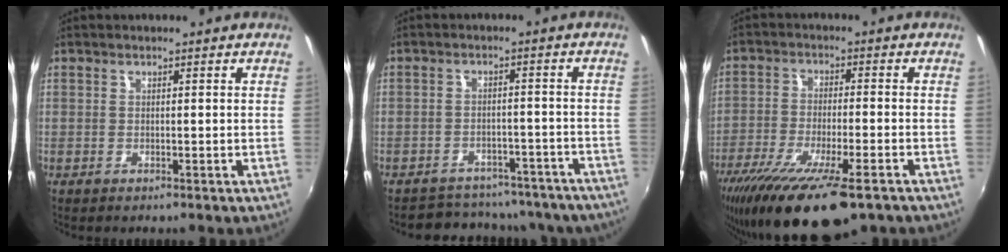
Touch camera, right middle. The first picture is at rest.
{"total": 19.9, "force": [-17.3, 7.7, 5.9], "torque": [-0.119, 0.028, -0.198]}
{"total": 19.1, "force": [-13.5, 4.2, 12.8], "torque": [-0.253, -0.067, -0.224]}